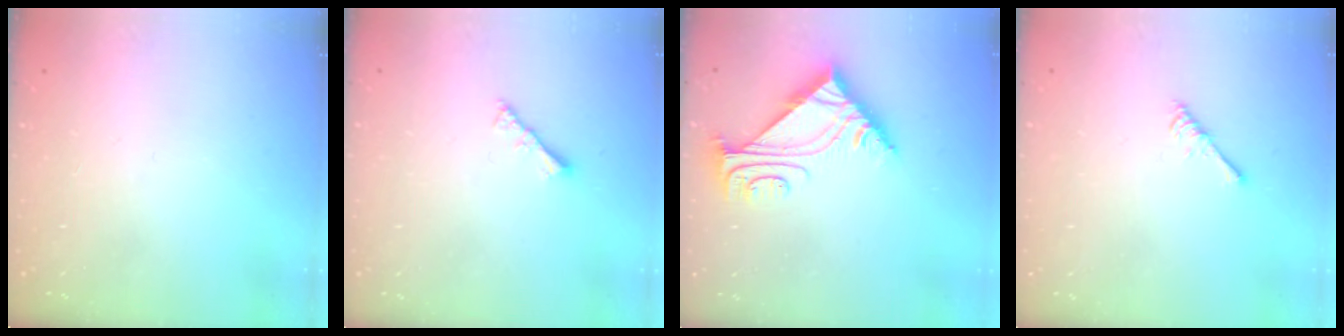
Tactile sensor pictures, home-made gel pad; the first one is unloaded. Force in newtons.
{"total": 2.8, "press": 2.8, "slide": 0.6}
{"total": 7.0, "press": 6.9, "slide": 0.9}
{"total": 2.9, "press": 2.9, "slide": 0.5}